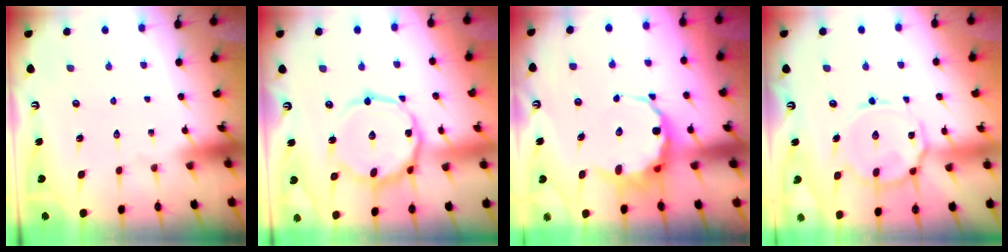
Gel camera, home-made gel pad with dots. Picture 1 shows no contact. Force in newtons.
{"total": 15.9, "press": 15.8, "slide": 1.1}
{"total": 9.6, "press": 9.3, "slide": 2.4}
{"total": 12.5, "press": 12.5, "slide": 0.8}